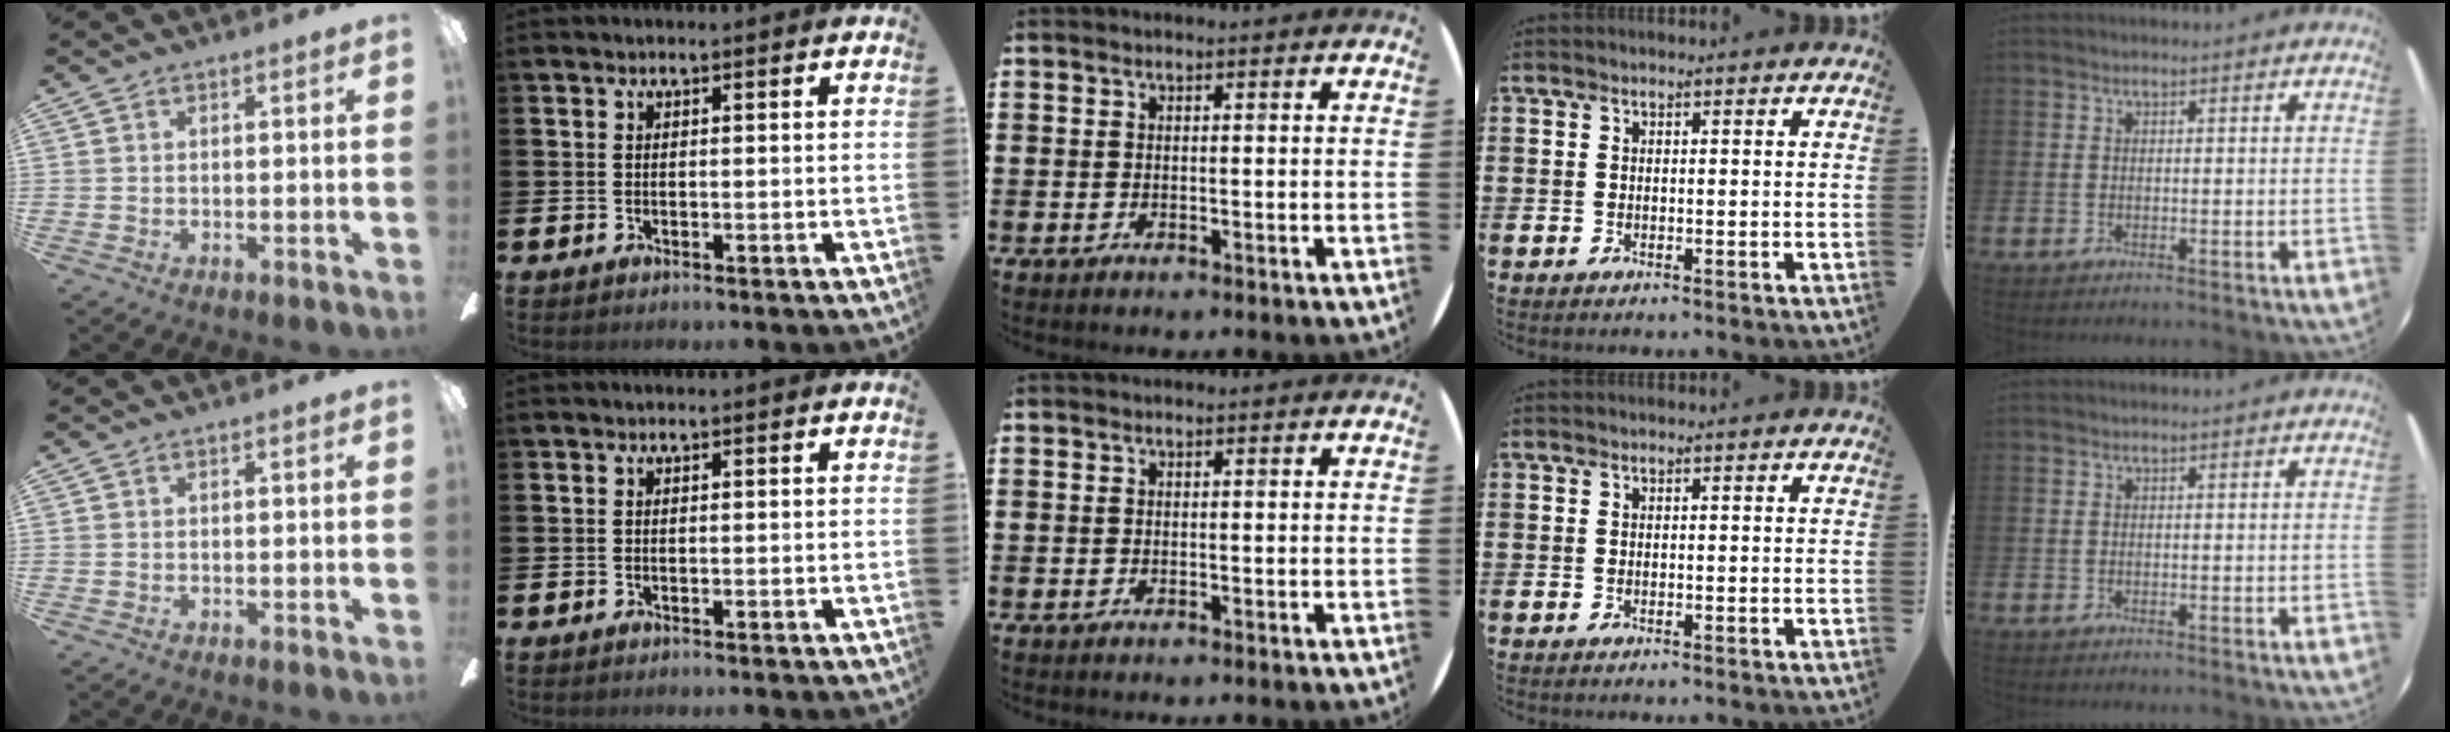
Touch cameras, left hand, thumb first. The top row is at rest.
{}